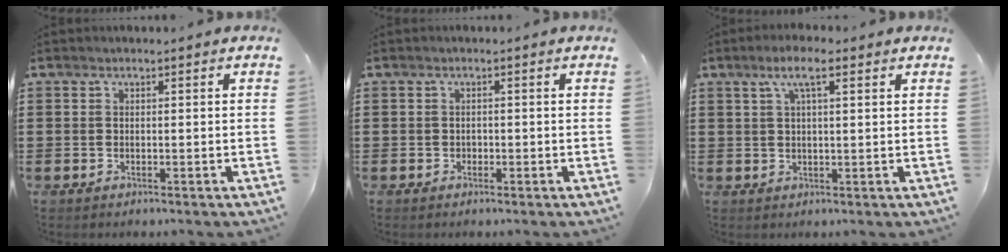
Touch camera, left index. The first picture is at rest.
{"total": 0.6, "force": [-0.1, 0.6, 0.1], "torque": [-0.004, 0.004, -0.003]}
{"total": 5.0, "force": [2.7, 1.1, 4.1], "torque": [-0.079, 0.004, 0.044]}